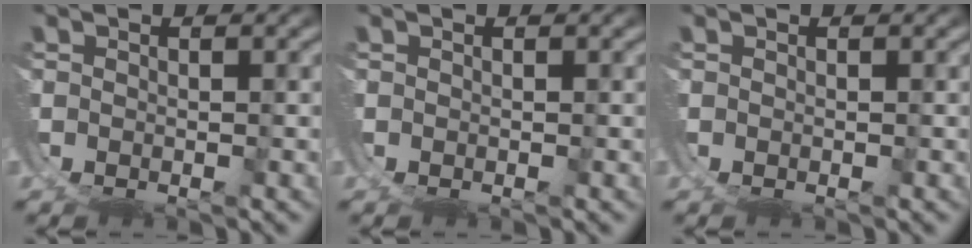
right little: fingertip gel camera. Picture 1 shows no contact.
{"total": 0.0}
{"total": 0.0}